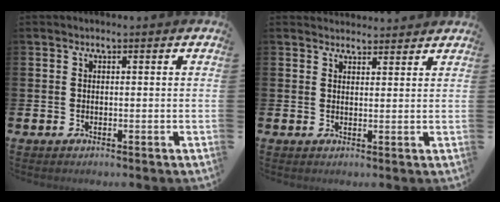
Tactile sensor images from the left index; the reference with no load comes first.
{"total": 2.6, "force": [2.5, 0.6, -0.2], "torque": [0.006, -0.013, 0.045]}